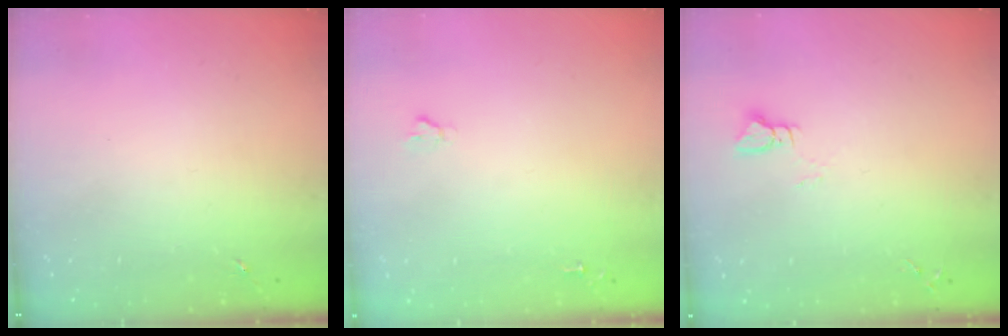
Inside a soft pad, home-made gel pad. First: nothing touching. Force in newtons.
{"total": 1.6, "press": 1.6, "slide": 0.2}
{"total": 2.9, "press": 2.9, "slide": 0.3}